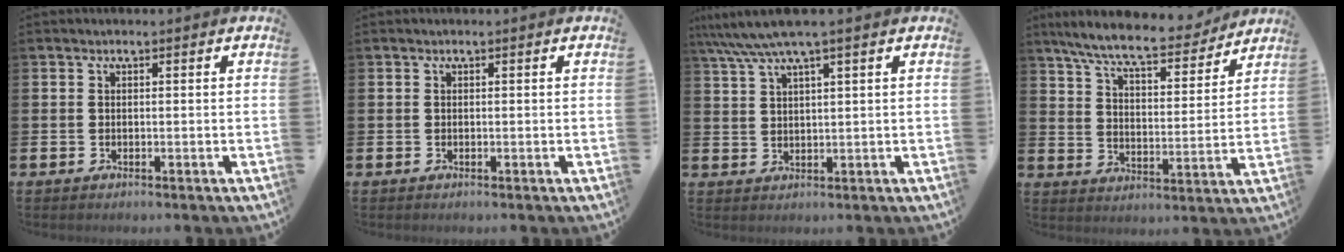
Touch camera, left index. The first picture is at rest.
{"total": 0.0}
{"total": 5.5, "force": [4.2, 0.2, 3.6], "torque": [-0.081, -0.003, 0.076]}
{"total": 8.9, "force": [8.1, 1.2, 3.6], "torque": [-0.095, -0.048, 0.140]}